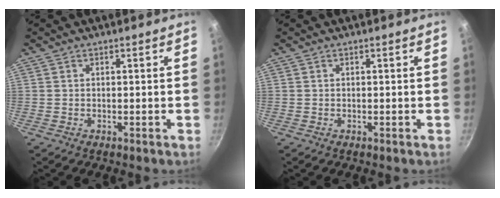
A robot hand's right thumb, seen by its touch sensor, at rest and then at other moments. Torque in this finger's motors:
{"motor_torque": [-0.02, 0.02, 0.18, 0.20, 0.01]}